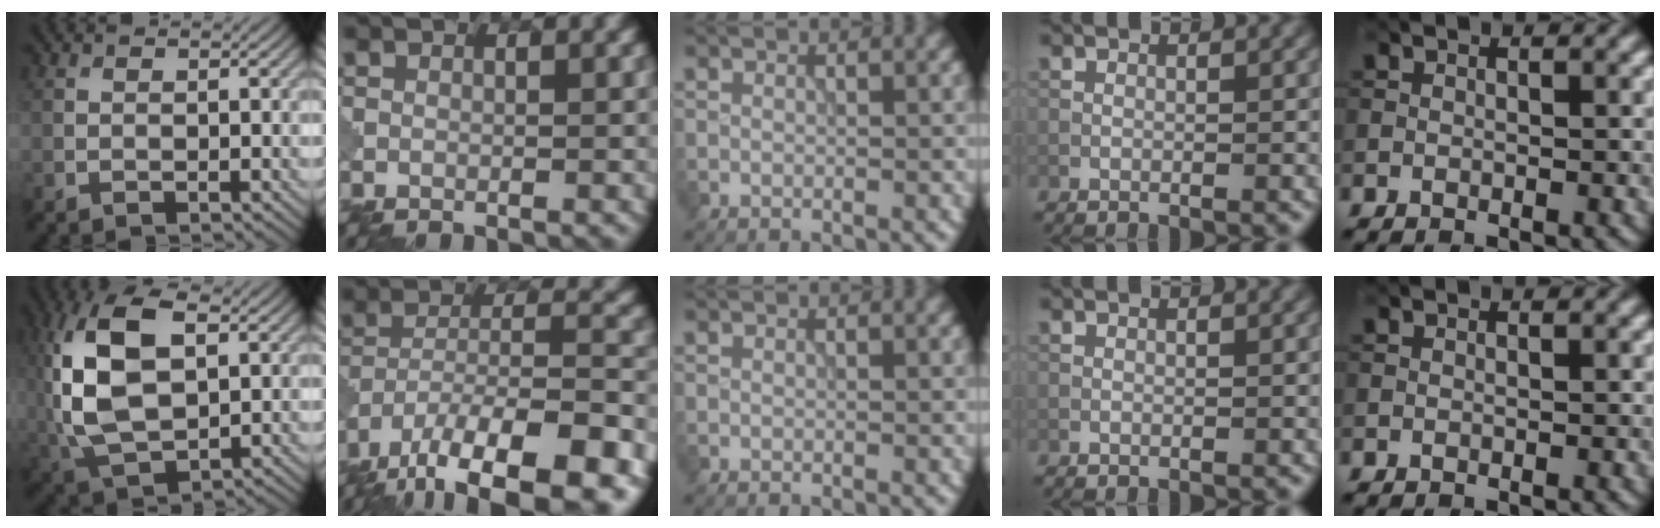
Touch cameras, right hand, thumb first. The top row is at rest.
{"thumb": {"total": 15.7, "force": [2.6, 8.8, 12.7], "torque": [-0.306, 0.002, 0.058]}, "index": {"total": 13.9, "force": [-10.1, 4.4, 8.5], "torque": [-0.169, -0.004, -0.160]}}